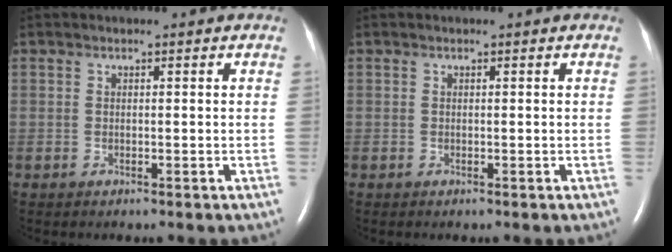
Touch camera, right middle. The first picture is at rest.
{"total": 0.0}